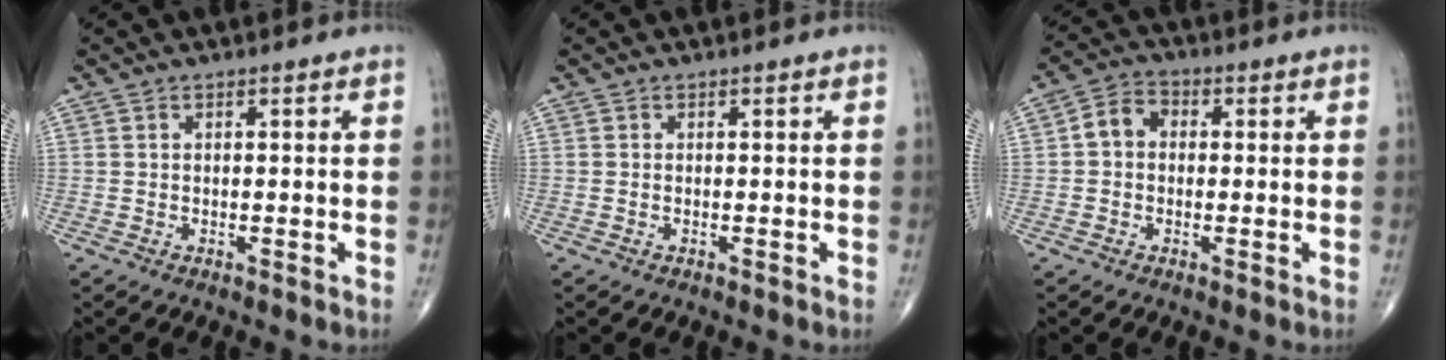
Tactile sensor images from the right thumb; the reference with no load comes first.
{"total": 0.0}
{"total": 5.1, "force": [0.1, 4.1, 3.1], "torque": [-0.044, 0.019, -0.009]}